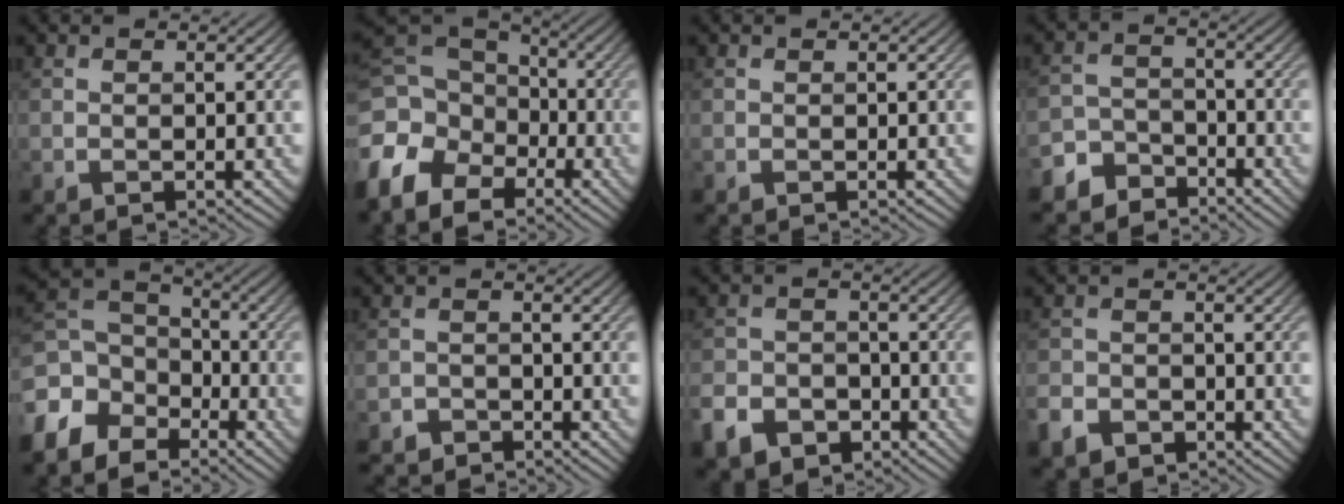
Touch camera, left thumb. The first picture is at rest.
{"total": 13.1, "force": [-5.5, 9.6, 7.0], "torque": [-0.191, -0.040, -0.096]}
{"total": 0.0}
{"total": 5.6, "force": [-4.7, 2.9, 0.7], "torque": [-0.016, -0.005, -0.097]}
{"total": 9.5, "force": [-5.0, 6.7, 4.4], "torque": [-0.129, -0.022, -0.102]}
{"total": 2.6, "force": [-2.4, 1.1, 0.0], "torque": [0.004, 0.003, -0.050]}
{"total": 6.1, "force": [-3.9, 4.1, 2.2], "torque": [-0.057, -0.010, -0.078]}
{"total": 3.9, "force": [-2.5, 2.6, 1.3], "torque": [-0.035, -0.006, -0.053]}